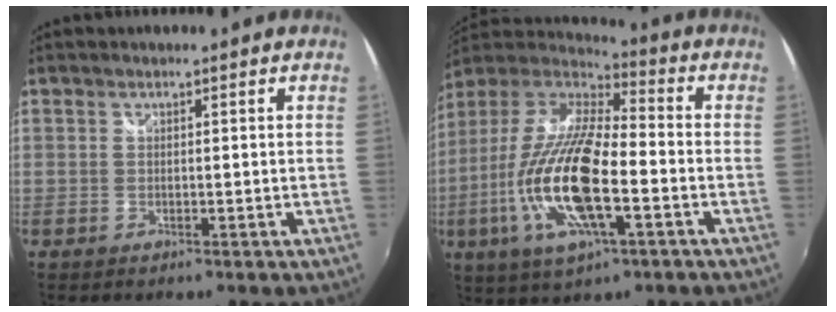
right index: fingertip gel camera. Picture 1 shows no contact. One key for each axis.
{"total": 20.8, "fx": -6.0, "fy": 6.5, "fz": 18.9, "tx": -0.382, "ty": -0.020, "tz": -0.119}